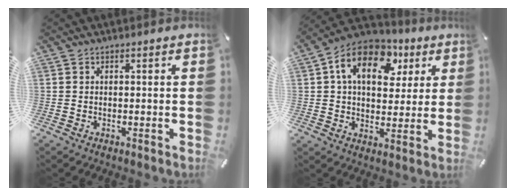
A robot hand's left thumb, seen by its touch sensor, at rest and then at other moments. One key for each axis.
{"total": 14.8, "fx": 5.7, "fy": 10.3, "fz": 9.0, "tx": -0.147, "ty": -0.006, "tz": 0.101}